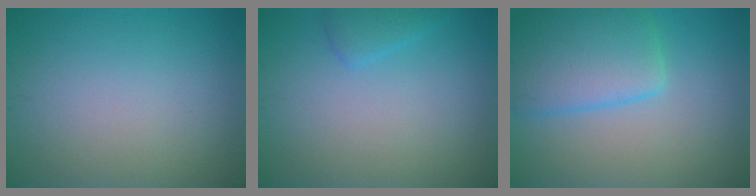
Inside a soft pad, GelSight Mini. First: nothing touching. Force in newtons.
{"total": 1.6, "press": 1.6, "slide": 0.1}
{"total": 5.9, "press": 5.8, "slide": 0.3}